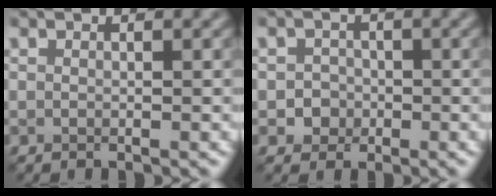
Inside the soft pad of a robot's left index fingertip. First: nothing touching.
{"total": 1.9, "force": [-0.5, 1.8, 0.4], "torque": [0.017, 0.000, -0.014]}